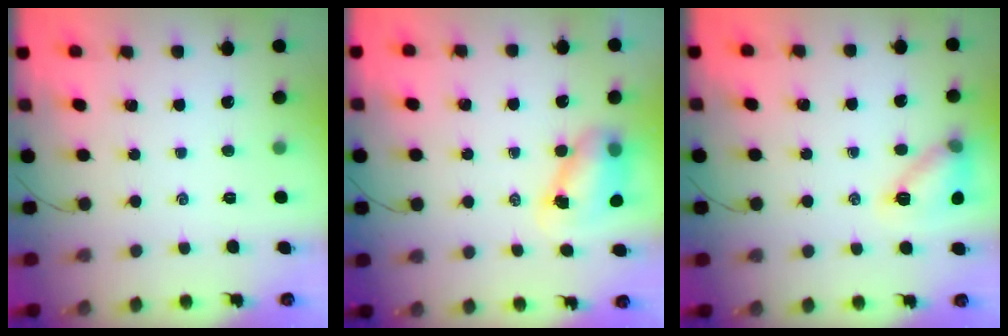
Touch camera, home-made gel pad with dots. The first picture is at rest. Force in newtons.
{"total": 7.9, "press": 7.8, "slide": 1.3}
{"total": 11.7, "press": 11.6, "slide": 1.5}